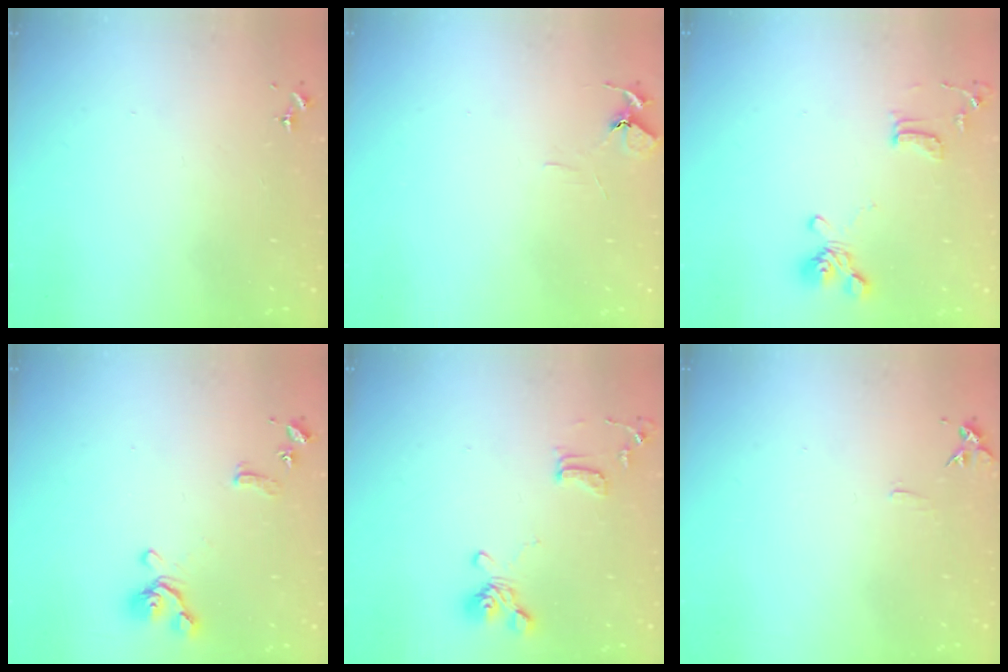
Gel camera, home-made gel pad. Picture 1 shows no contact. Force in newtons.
{"total": 5.8, "press": 5.8, "slide": 0.6}
{"total": 12.3, "press": 12.2, "slide": 1.8}
{"total": 11.3, "press": 11.2, "slide": 1.3}
{"total": 12.3, "press": 12.2, "slide": 1.8}
{"total": 5.5, "press": 5.4, "slide": 0.6}